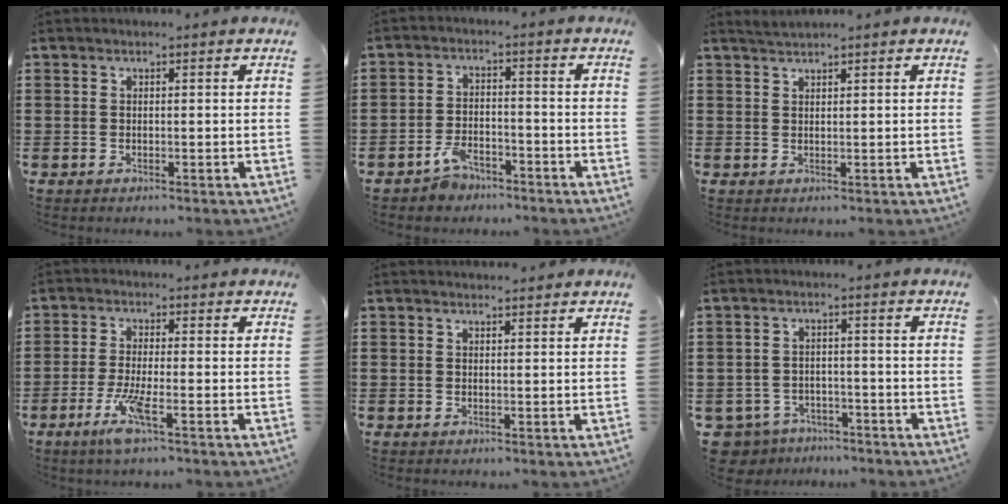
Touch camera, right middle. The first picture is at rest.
{"total": 3.7, "force": [-3.2, 1.6, 1.2], "torque": [-0.030, 0.009, -0.064]}
{"total": 1.6, "force": [1.5, -0.3, 0.5], "torque": [-0.013, -0.001, 0.030]}
{"total": 5.8, "force": [-2.8, 0.8, 5.0], "torque": [-0.108, -0.013, -0.052]}
{"total": 1.1, "force": [1.1, 0.0, 0.0], "torque": [-0.002, -0.003, 0.021]}
{"total": 3.4, "force": [-3.2, 1.1, 0.2], "torque": [-0.026, -0.002, -0.071]}